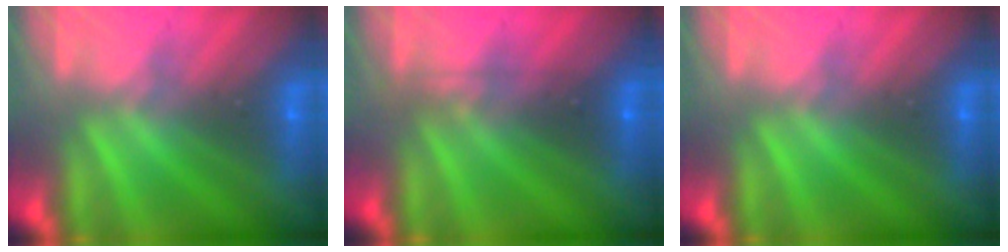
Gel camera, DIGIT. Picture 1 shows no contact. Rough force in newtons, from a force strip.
{"total": 2.3}
{"total": 0.0}